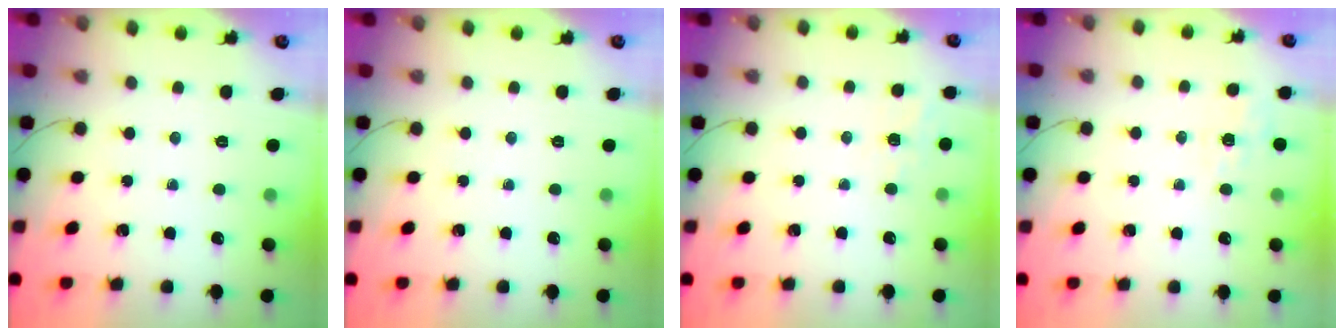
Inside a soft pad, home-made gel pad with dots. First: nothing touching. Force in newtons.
{"total": 0.0}
{"total": 7.1, "press": 6.9, "slide": 1.8}
{"total": 2.3, "press": 1.6, "slide": 1.6}